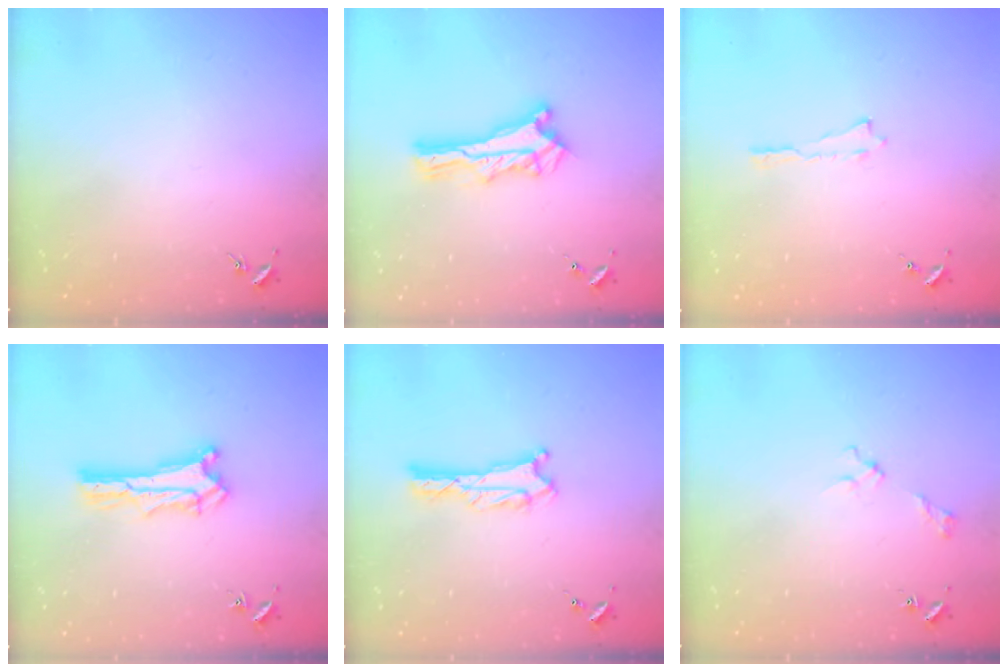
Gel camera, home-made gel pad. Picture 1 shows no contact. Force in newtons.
{"total": 3.2, "press": 3.2, "slide": 0.3}
{"total": 0.0}
{"total": 1.4, "press": 1.4, "slide": 0.2}
{"total": 1.4, "press": 1.4, "slide": 0.1}
{"total": 2.7, "press": 2.6, "slide": 0.3}